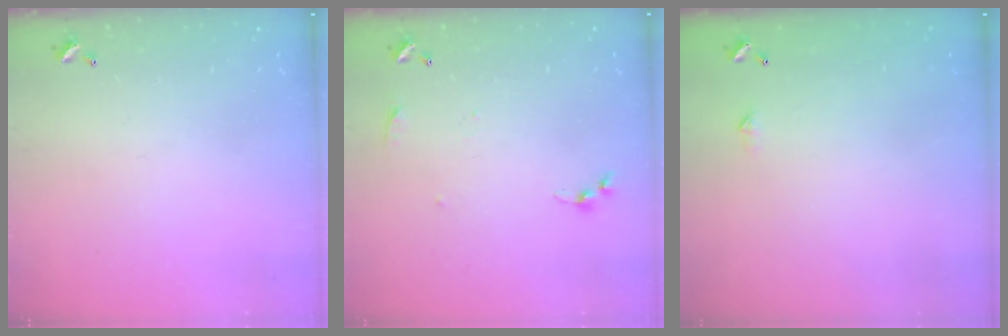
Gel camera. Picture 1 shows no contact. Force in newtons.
{"total": 3.8, "press": 3.8, "slide": 0.5}
{"total": 2.3, "press": 2.3, "slide": 0.4}